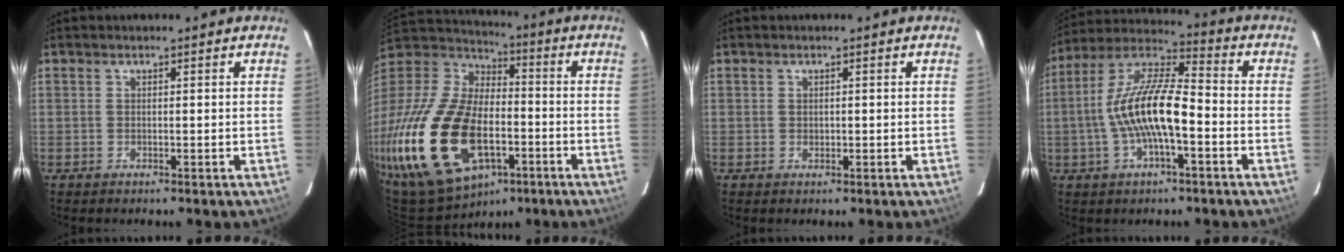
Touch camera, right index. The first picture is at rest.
{"total": 30.7, "force": [-11.7, 17.6, 22.3], "torque": [-0.481, -0.029, -0.193]}
{"total": 0.7, "force": [0.0, 0.7, 0.2], "torque": [-0.002, 0.001, 0.002]}
{"total": 14.4, "force": [-3.1, 4.1, 13.5], "torque": [-0.264, 0.008, -0.061]}